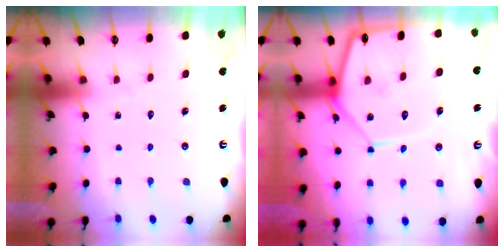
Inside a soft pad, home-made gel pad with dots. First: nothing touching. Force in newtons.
{"total": 14.7, "press": 14.7, "slide": 1.1}